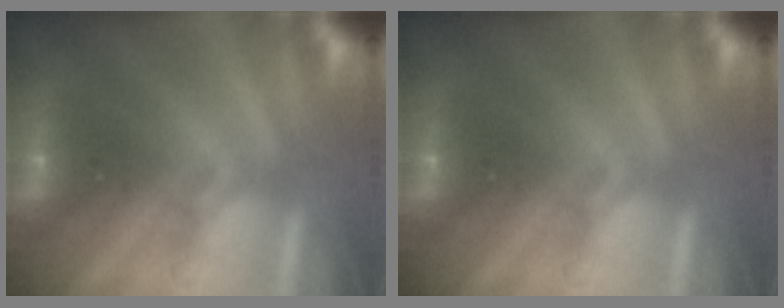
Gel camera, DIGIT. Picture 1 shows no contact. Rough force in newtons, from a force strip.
{"total": 0.0}